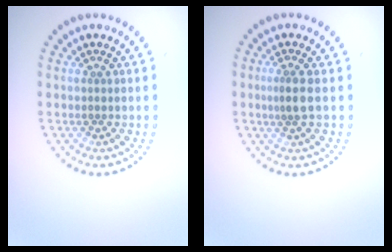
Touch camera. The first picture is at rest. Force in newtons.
{"total": 1.5, "press": 1.1, "slide": 1.0}